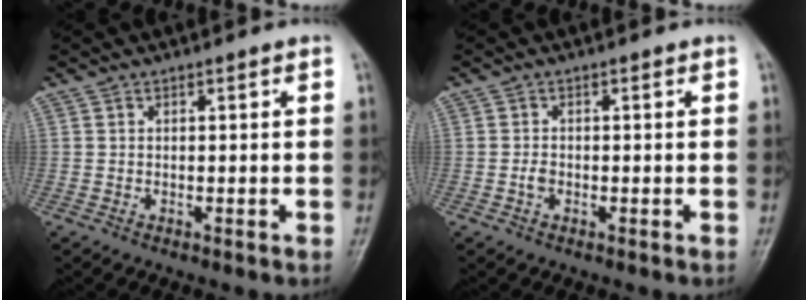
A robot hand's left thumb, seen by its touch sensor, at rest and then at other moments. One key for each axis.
{"total": 1.3, "fx": -0.5, "fy": 0.9, "fz": 0.8, "tx": -0.012, "ty": 0.002, "tz": -0.009}